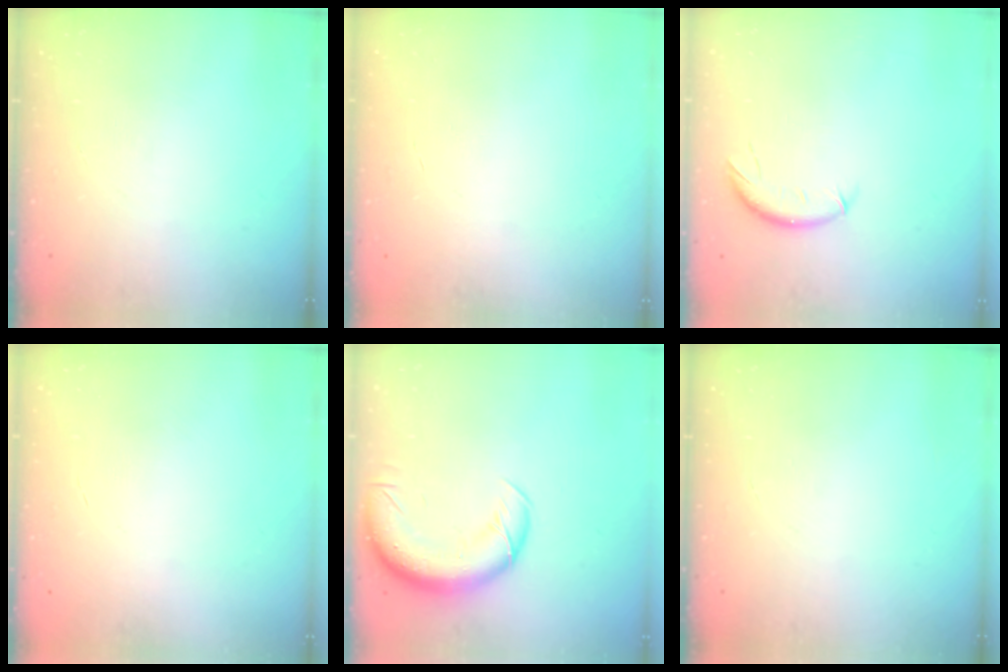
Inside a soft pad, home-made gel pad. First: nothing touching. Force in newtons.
{"total": 0.5, "press": 0.5, "slide": 0.1}
{"total": 6.6, "press": 6.6, "slide": 0.6}
{"total": 0.0}
{"total": 13.0, "press": 12.6, "slide": 3.2}
{"total": 0.0}